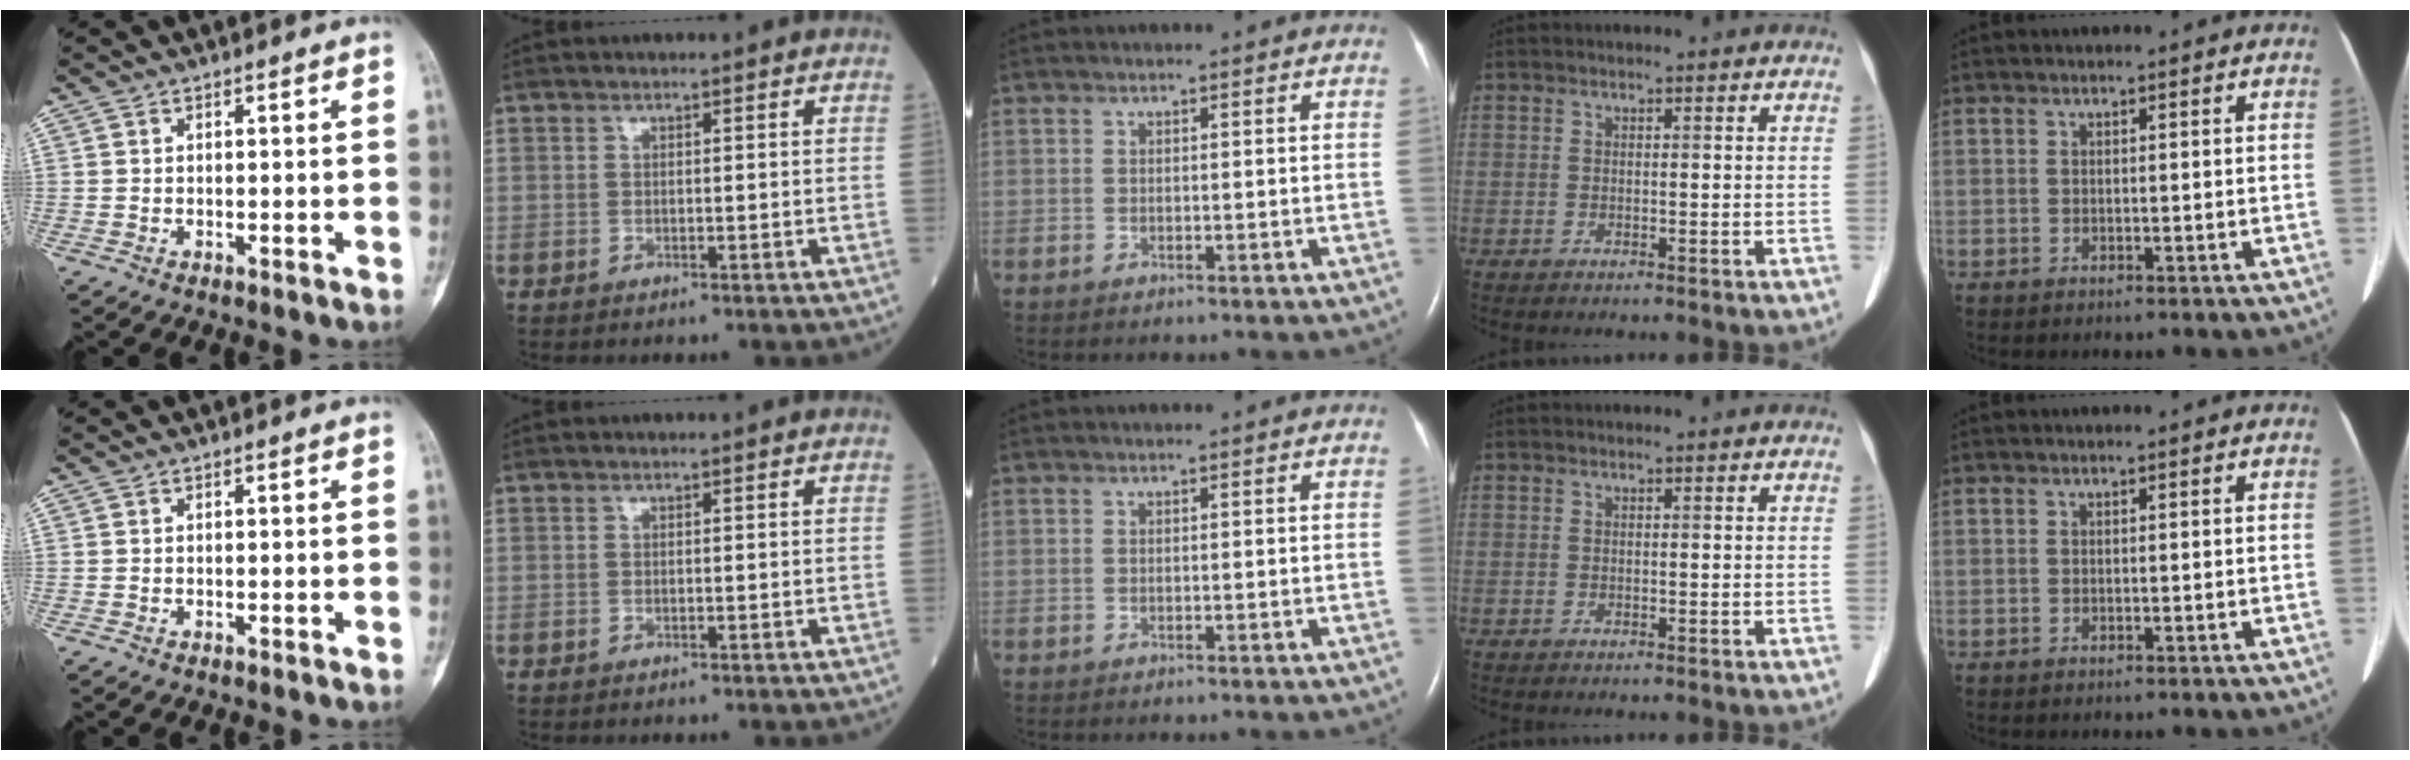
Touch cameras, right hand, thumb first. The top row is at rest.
{}